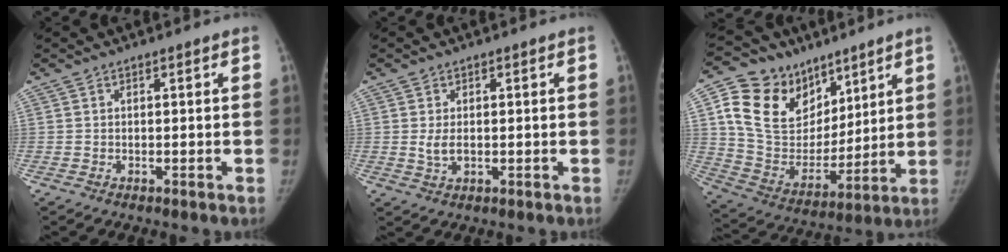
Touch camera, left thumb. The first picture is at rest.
{"total": 2.8, "force": [0.1, 1.6, 2.2], "torque": [-0.045, -0.007, 0.005]}
{"total": 21.0, "force": [10.8, 14.8, 10.3], "torque": [-0.152, -0.032, 0.208]}